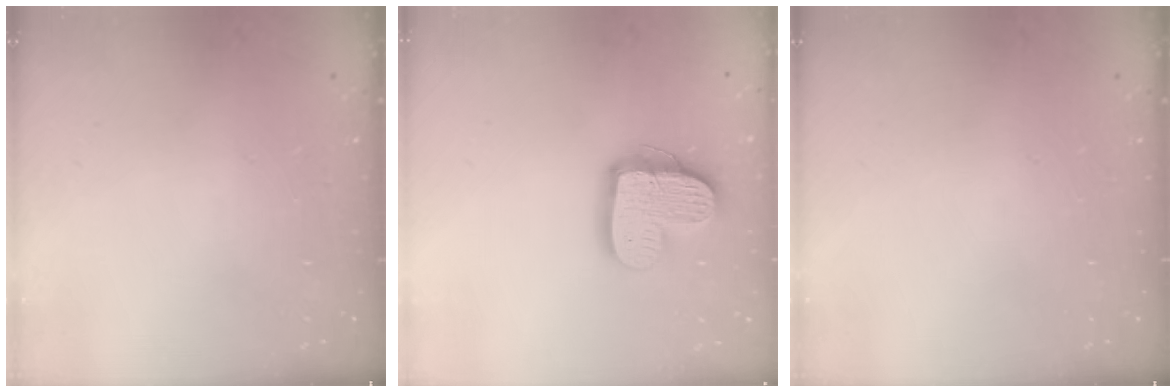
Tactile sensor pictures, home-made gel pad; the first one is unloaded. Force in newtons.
{"total": 15.7, "press": 15.7, "slide": 1.4}
{"total": 0.0}